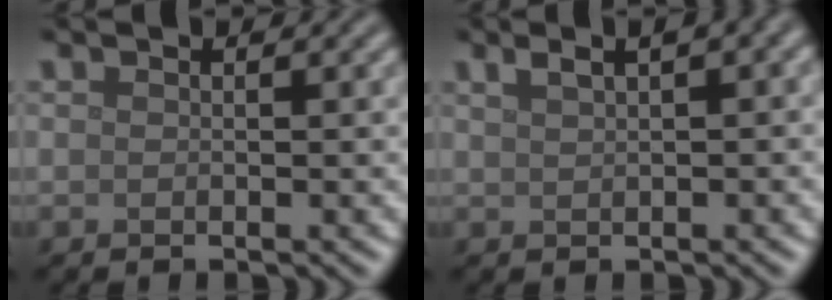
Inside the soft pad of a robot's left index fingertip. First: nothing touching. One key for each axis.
{"total": 5.0, "fx": 2.6, "fy": 2.0, "fz": 3.8, "tx": -0.053, "ty": 0.024, "tz": 0.035}